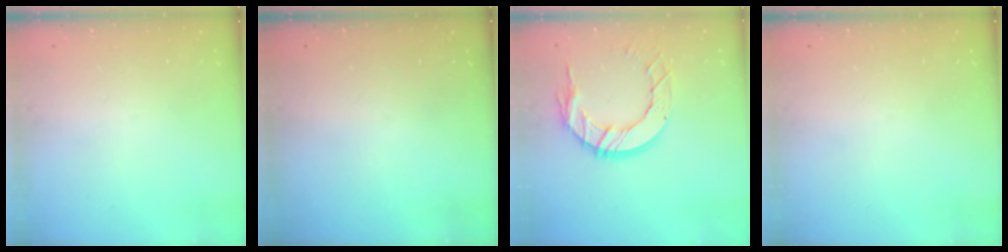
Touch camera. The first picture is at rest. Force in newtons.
{"total": 0.0}
{"total": 12.3, "press": 12.3, "slide": 1.2}
{"total": 0.0}